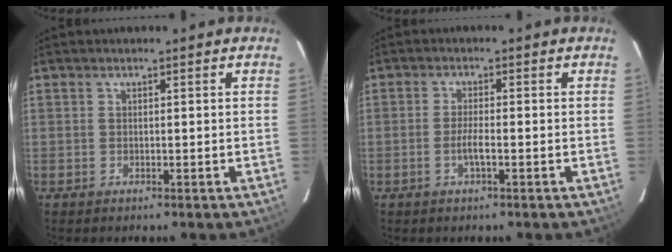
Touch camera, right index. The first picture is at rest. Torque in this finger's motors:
{"motor_torque": [0.90, -0.36, 0.46, 0.11]}